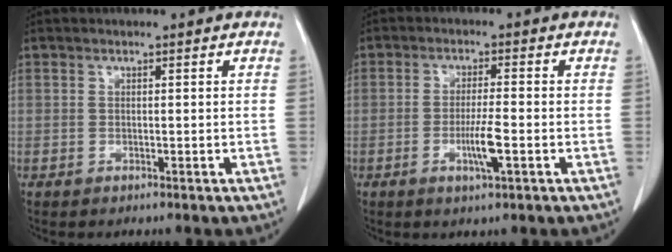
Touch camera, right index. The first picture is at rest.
{"total": 4.7, "force": [-1.6, 0.1, 4.4], "torque": [-0.083, -0.007, -0.028]}